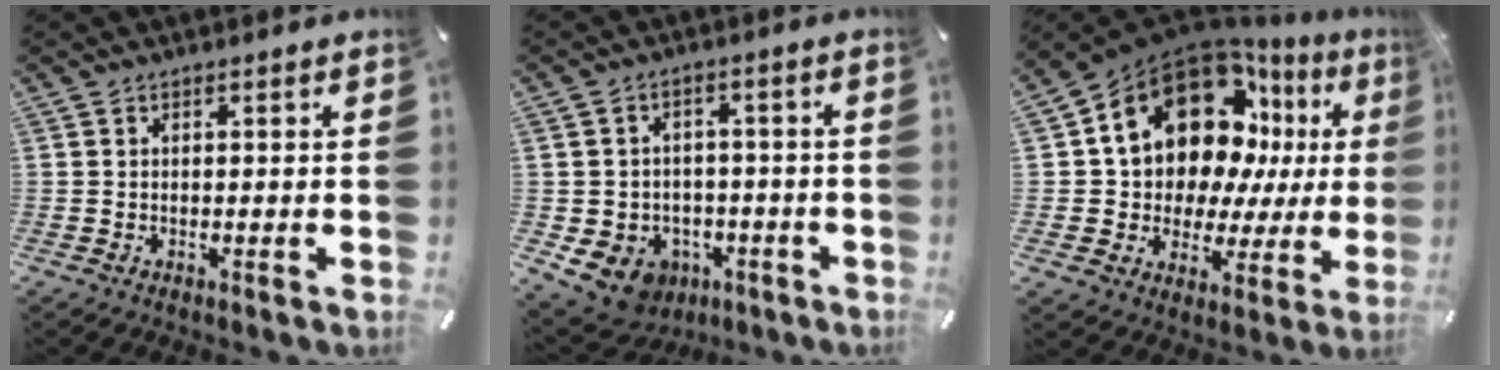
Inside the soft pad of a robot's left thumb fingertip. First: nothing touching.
{"total": 9.2, "force": [-4.1, 7.6, 3.0], "torque": [-0.066, 0.028, -0.068]}
{"total": 20.0, "force": [9.5, 13.0, 12.0], "torque": [-0.191, -0.076, 0.166]}